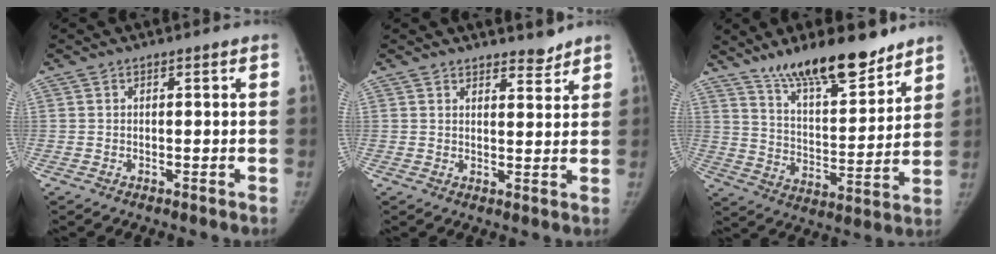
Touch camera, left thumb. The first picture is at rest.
{"total": 3.2, "force": [2.9, 1.0, 0.7], "torque": [0.009, -0.025, 0.044]}
{"total": 17.0, "force": [13.1, 5.1, 9.6], "torque": [-0.115, -0.084, 0.225]}